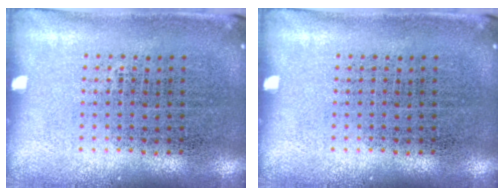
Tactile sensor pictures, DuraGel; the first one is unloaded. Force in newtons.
{"total": 0.0}